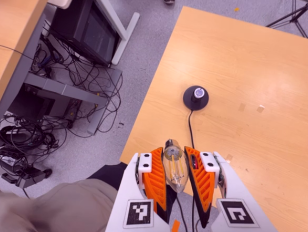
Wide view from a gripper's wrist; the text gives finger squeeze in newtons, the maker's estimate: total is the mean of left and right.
{"total": 21.9, "left": 23.8, "right": 20.0}